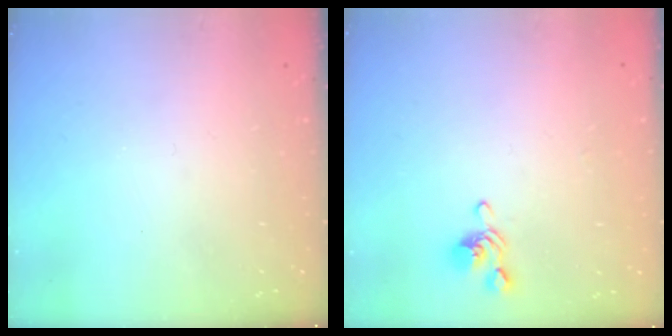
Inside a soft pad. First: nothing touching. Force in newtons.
{"total": 1.1, "press": 0.8, "slide": 0.7}